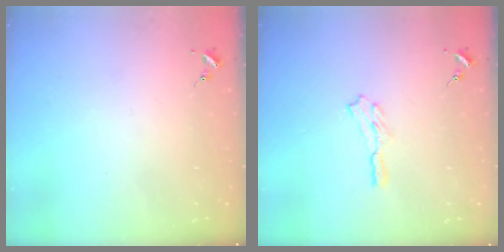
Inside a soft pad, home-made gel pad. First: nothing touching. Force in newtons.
{"total": 3.9, "press": 3.9, "slide": 0.4}